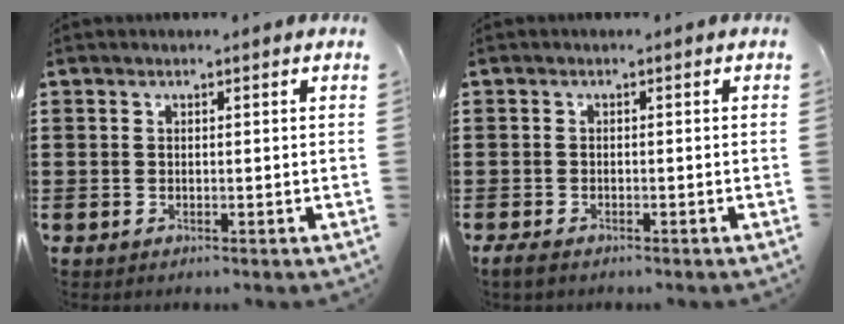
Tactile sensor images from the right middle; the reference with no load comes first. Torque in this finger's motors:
{"motor_torque": [2.14, 0.00, 0.08, 0.04]}